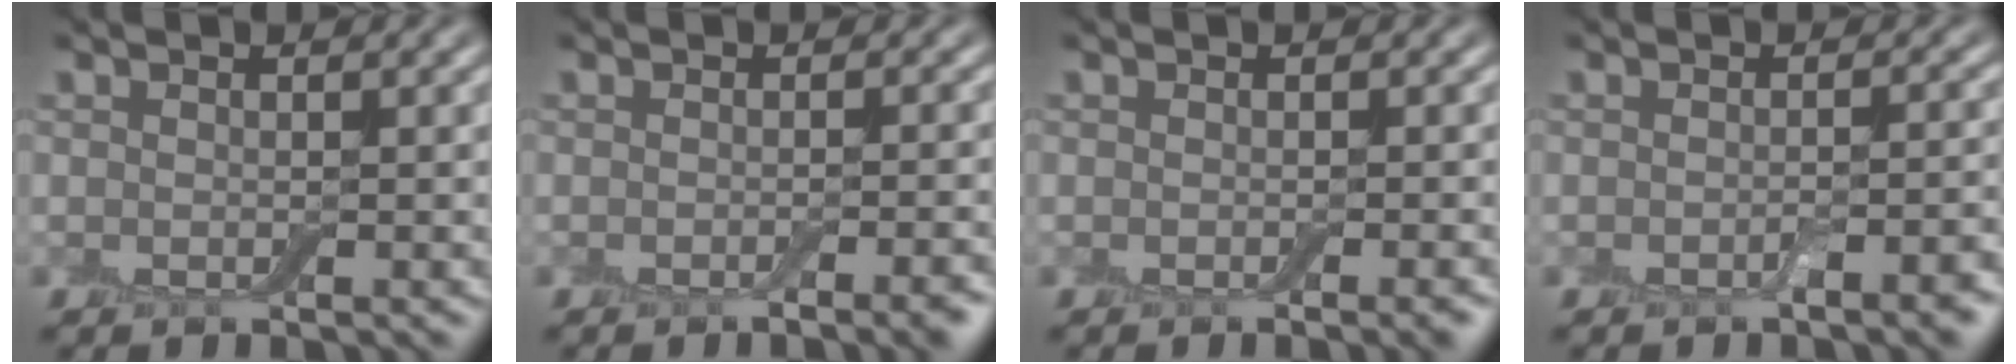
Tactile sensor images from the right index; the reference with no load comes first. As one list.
[{"total": 2.8, "force": [-1.6, 0.6, 2.2], "torque": [-0.022, 0.001, -0.024]}, {"total": 1.7, "force": [-0.9, 0.3, 1.5], "torque": [-0.011, 0.001, -0.012]}, {"total": 2.4, "force": [-1.3, 0.5, 2.0], "torque": [-0.028, 0.002, -0.021]}]